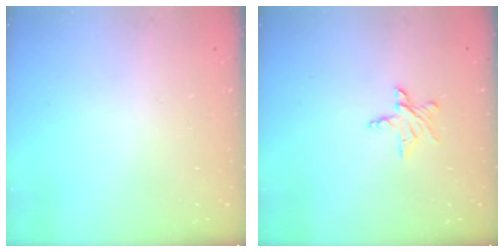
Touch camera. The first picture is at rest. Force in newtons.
{"total": 5.9, "press": 5.8, "slide": 0.5}